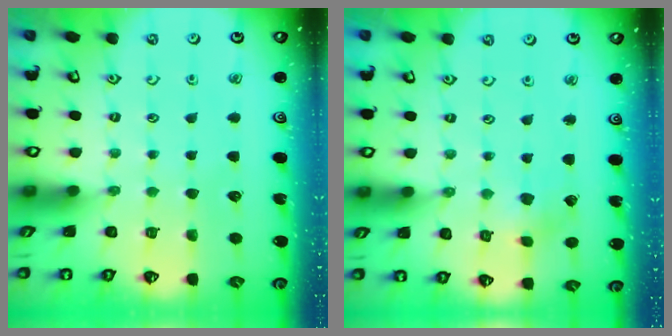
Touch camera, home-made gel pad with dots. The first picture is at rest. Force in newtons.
{"total": 1.7, "press": 1.7, "slide": 0.2}